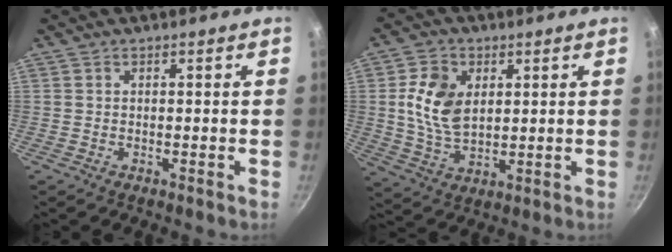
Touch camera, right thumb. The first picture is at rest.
{"total": 10.5, "force": [2.2, 6.9, 7.5], "torque": [-0.127, -0.010, 0.044]}